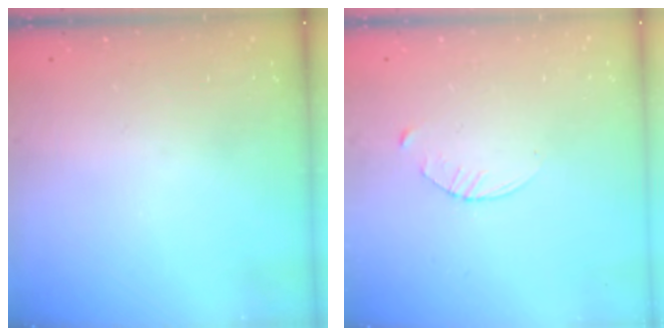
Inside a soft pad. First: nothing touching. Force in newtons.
{"total": 2.9, "press": 2.9, "slide": 0.4}